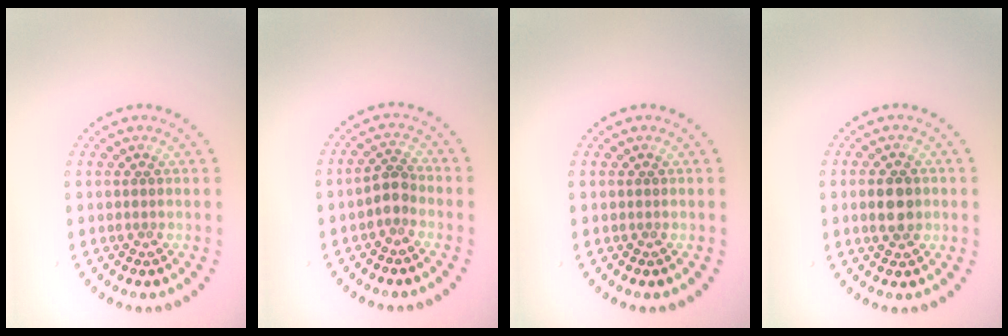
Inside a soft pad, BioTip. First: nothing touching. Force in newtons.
{"total": 1.8, "press": 1.6, "slide": 0.8}
{"total": 0.0}
{"total": 3.0, "press": 3.0, "slide": 0.1}